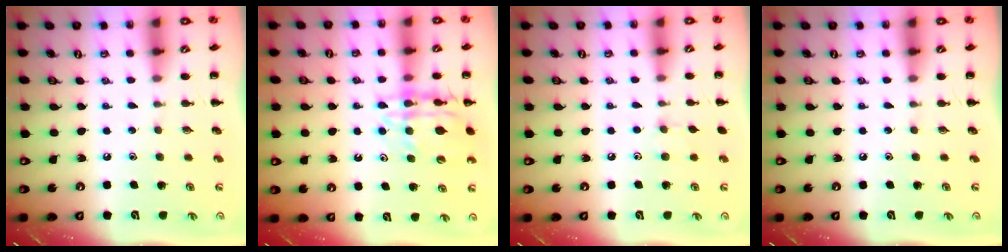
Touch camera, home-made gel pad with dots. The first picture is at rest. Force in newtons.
{"total": 14.1, "press": 13.8, "slide": 2.8}
{"total": 5.2, "press": 4.9, "slide": 1.6}
{"total": 0.0}